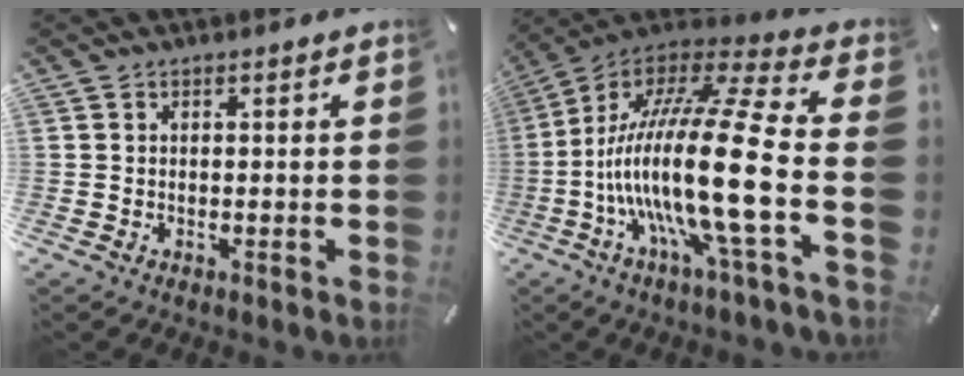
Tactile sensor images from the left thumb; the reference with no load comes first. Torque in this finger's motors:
{"motor_torque": [-0.54, 2.95, 2.78, -0.01, 1.05]}